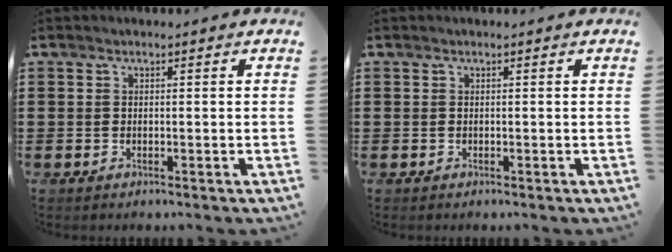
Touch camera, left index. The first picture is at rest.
{"total": 0.0}